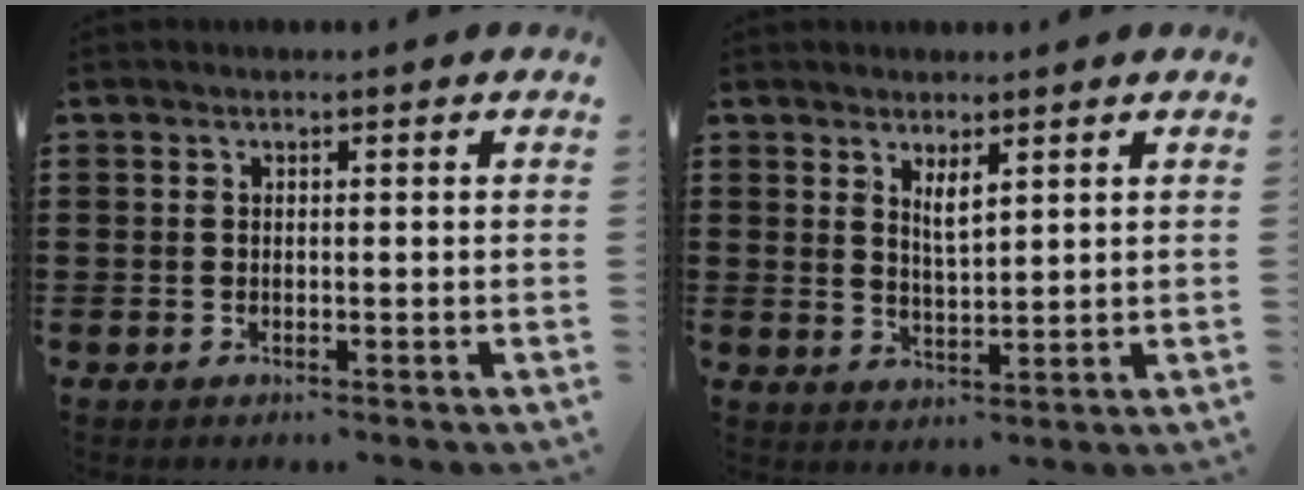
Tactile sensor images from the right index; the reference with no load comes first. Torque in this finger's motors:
{"motor_torque": [-0.04, 0.00, 0.03, 0.00]}